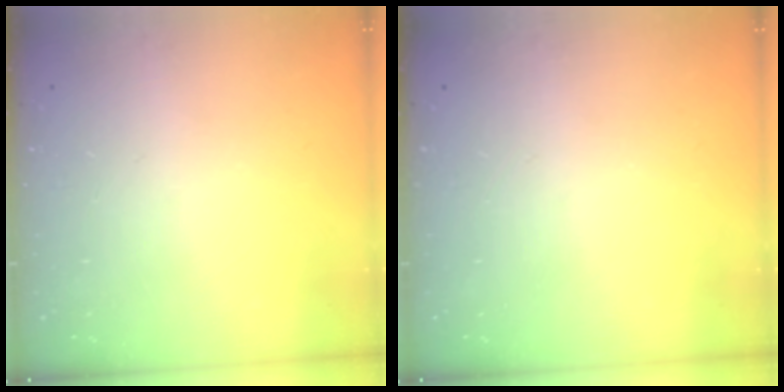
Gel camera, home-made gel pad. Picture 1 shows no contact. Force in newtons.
{"total": 0.0}